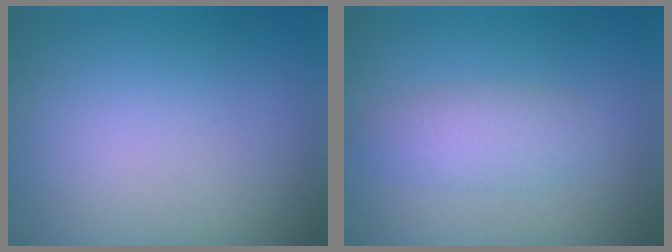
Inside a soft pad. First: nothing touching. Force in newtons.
{"total": 2.4, "press": 2.4, "slide": 0.0}